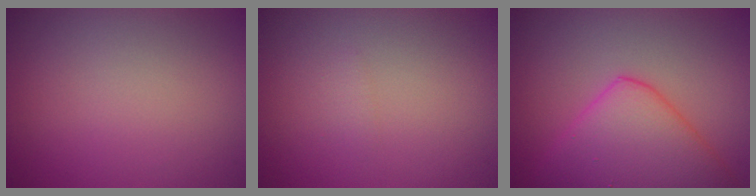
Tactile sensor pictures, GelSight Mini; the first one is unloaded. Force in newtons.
{"total": 0.5, "press": 0.5, "slide": 0.0}
{"total": 6.6, "press": 6.6, "slide": 0.3}